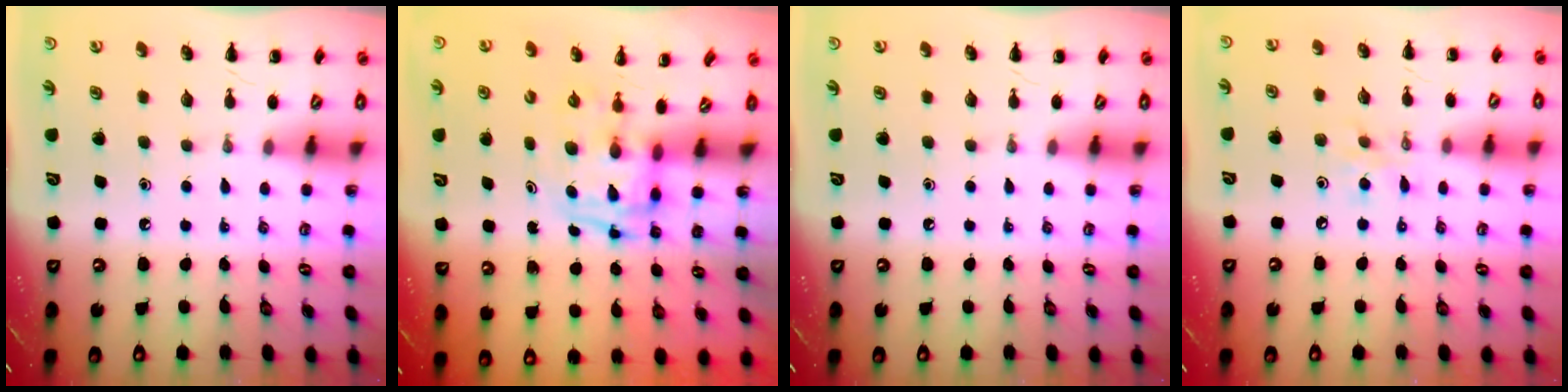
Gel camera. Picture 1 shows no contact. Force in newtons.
{"total": 3.3, "press": 3.2, "slide": 0.6}
{"total": 0.0}
{"total": 5.2, "press": 5.1, "slide": 0.8}